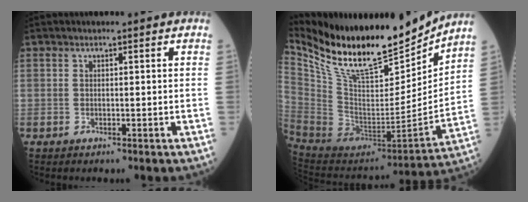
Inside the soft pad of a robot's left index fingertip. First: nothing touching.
{"total": 23.7, "force": [20.2, 5.2, 11.2], "torque": [-0.211, -0.025, 0.348]}